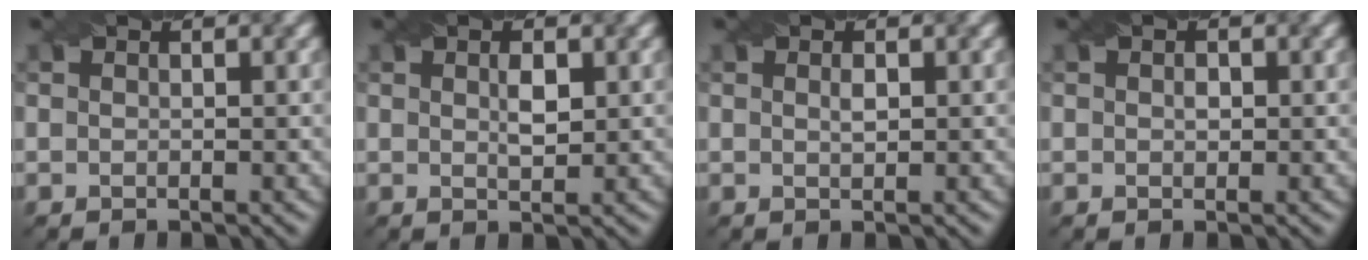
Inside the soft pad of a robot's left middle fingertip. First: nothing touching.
{"total": 1.7, "force": [0.5, 0.7, 1.5], "torque": [-0.030, 0.000, 0.011]}
{"total": 0.9, "force": [0.2, 0.3, 0.8], "torque": [-0.016, 0.002, 0.005]}
{"total": 0.8, "force": [0.0, 0.6, 0.6], "torque": [-0.008, 0.001, 0.000]}